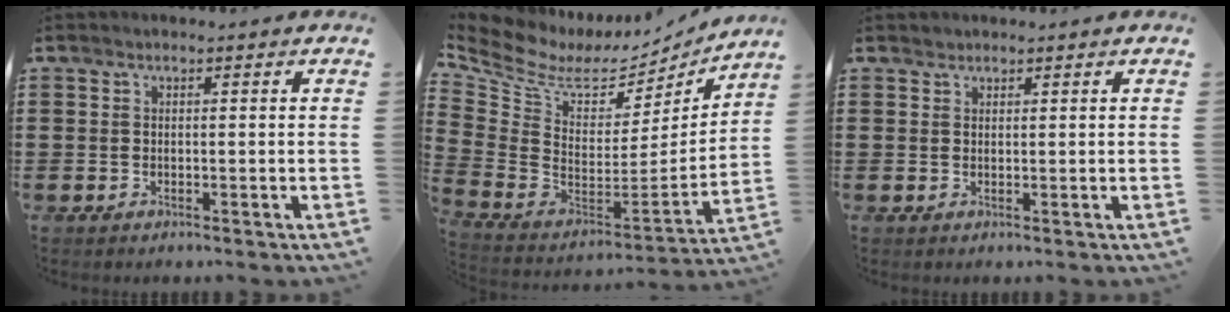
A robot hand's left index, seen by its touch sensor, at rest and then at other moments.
{"total": 6.4, "force": [4.0, 4.1, 2.9], "torque": [-0.096, -0.043, 0.066]}
{"total": 0.9, "force": [0.8, 0.4, 0.0], "torque": [-0.001, 0.002, 0.017]}